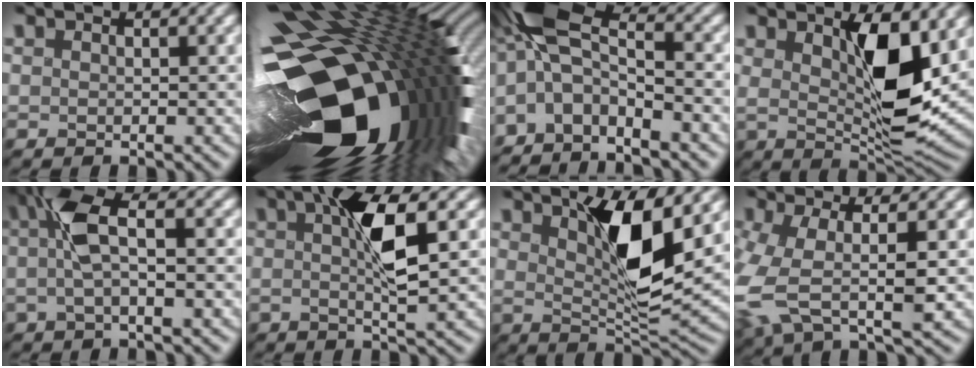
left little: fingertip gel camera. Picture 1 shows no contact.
{"total": 19.6, "force": [-5.4, 10.0, 16.0], "torque": [-0.291, -0.053, -0.079]}
{"total": 6.7, "force": [-3.4, 3.1, 4.8], "torque": [-0.091, 0.017, -0.080]}
{"total": 8.2, "force": [1.9, 3.1, 7.4], "torque": [-0.134, -0.021, 0.036]}
{"total": 4.3, "force": [-0.2, 1.4, 4.1], "torque": [-0.092, 0.008, -0.004]}
{"total": 4.8, "force": [0.6, 0.6, 4.7], "torque": [-0.089, 0.002, 0.013]}
{"total": 6.9, "force": [2.3, 1.6, 6.3], "torque": [-0.111, -0.014, 0.043]}
{"total": 6.9, "force": [-1.6, 3.1, 6.0], "torque": [-0.162, -0.009, -0.033]}